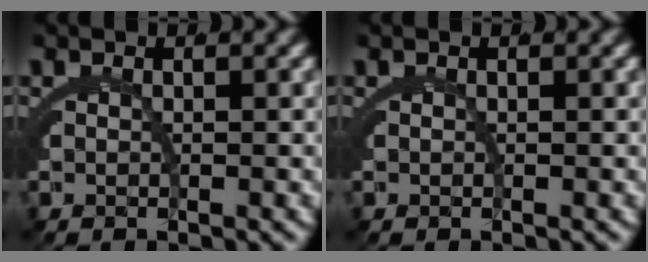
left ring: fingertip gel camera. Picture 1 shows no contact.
{"total": 0.0}